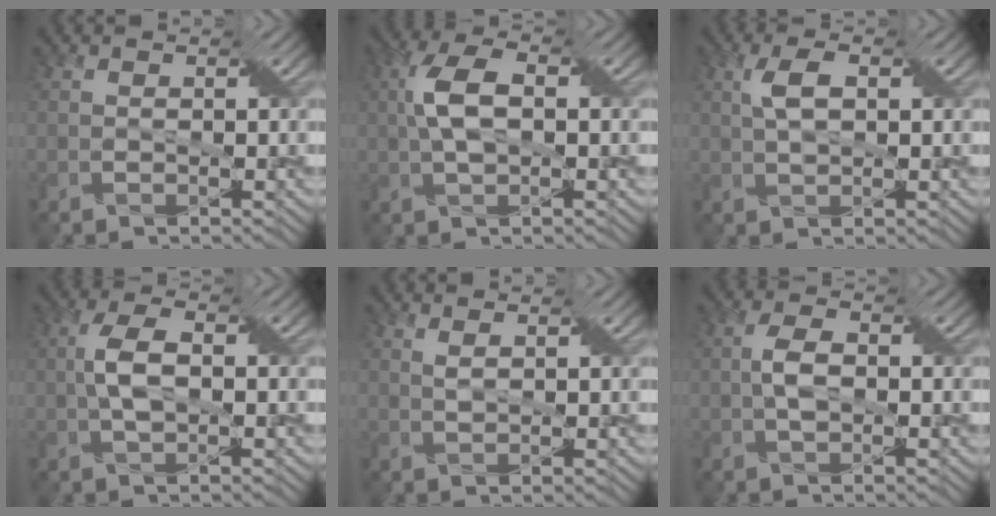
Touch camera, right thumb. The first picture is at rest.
{"total": 6.1, "force": [0.7, 2.9, 5.4], "torque": [-0.121, 0.015, 0.008]}
{"total": 3.9, "force": [1.2, 1.6, 3.4], "torque": [-0.073, 0.009, 0.022]}
{"total": 4.5, "force": [0.1, 2.0, 4.0], "torque": [-0.092, 0.006, 0.000]}
{"total": 1.3, "force": [1.0, -0.2, 0.9], "torque": [-0.022, 0.004, 0.019]}
{"total": 3.3, "force": [-0.2, 1.6, 2.8], "torque": [-0.062, 0.003, -0.005]}